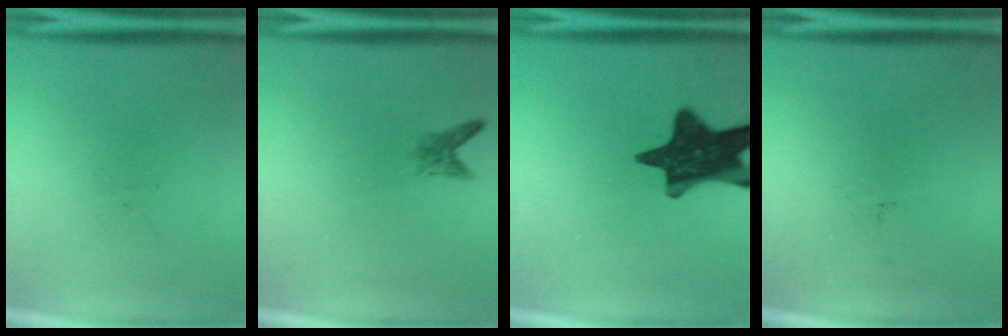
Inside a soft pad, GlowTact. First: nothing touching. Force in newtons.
{"total": 1.6}
{"total": 14.7}
{"total": 0.0}